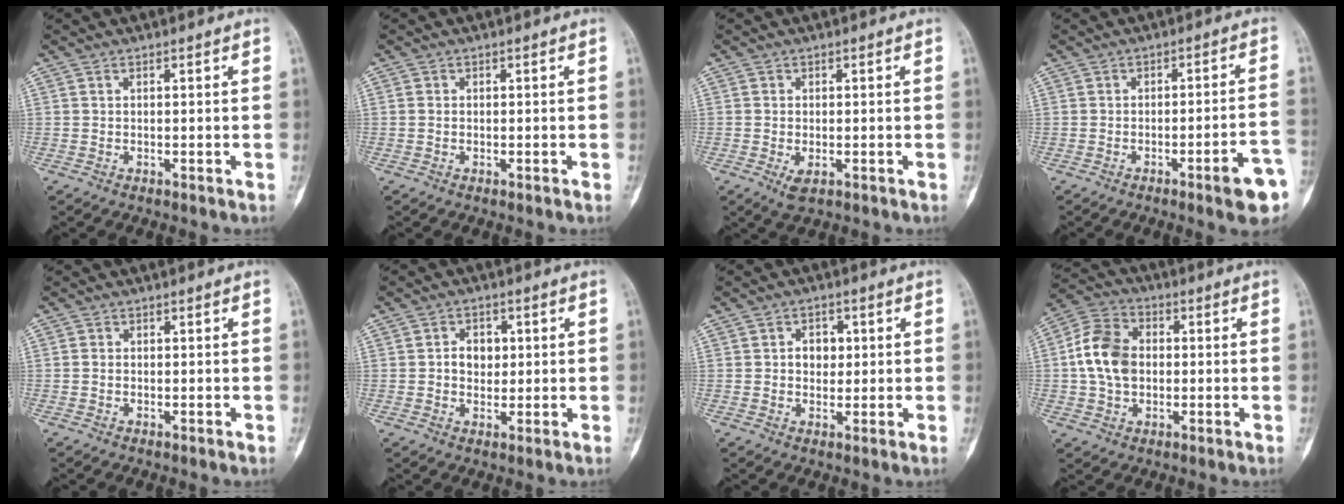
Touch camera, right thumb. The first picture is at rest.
{"total": 0.5, "force": [0.0, 0.5, -0.1], "torque": [0.004, 0.003, -0.001]}
{"total": 2.6, "force": [-0.9, 1.3, 2.1], "torque": [-0.036, -0.003, -0.012]}
{"total": 3.9, "force": [-2.1, 0.9, 3.2], "torque": [-0.034, 0.018, -0.023]}
{"total": 0.7, "force": [0.0, 0.7, -0.1], "torque": [0.004, 0.003, -0.002]}
{"total": 4.5, "force": [0.7, 3.8, 2.5], "torque": [-0.009, 0.003, 0.009]}
{"total": 4.0, "force": [0.8, 3.3, 2.1], "torque": [-0.003, 0.003, 0.009]}
{"total": 10.9, "force": [0.1, 8.2, 7.1], "torque": [-0.116, 0.023, -0.006]}